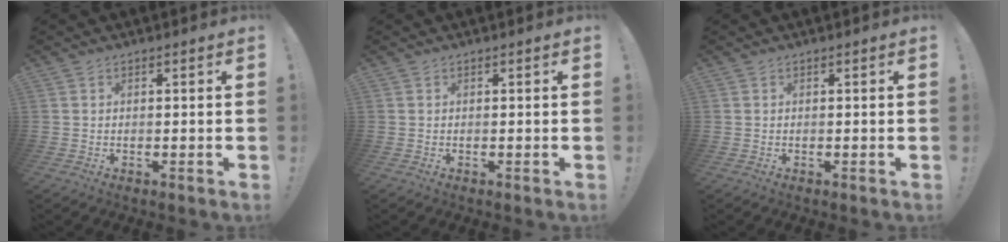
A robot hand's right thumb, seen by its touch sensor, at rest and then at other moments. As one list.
[{"total": 0.0}, {"total": 0.0}]